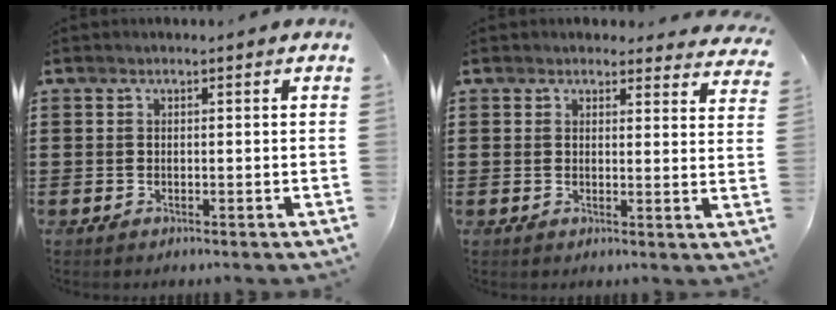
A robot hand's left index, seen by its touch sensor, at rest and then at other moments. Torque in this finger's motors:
{"motor_torque": [2.13, -0.01, 0.04, -0.04]}